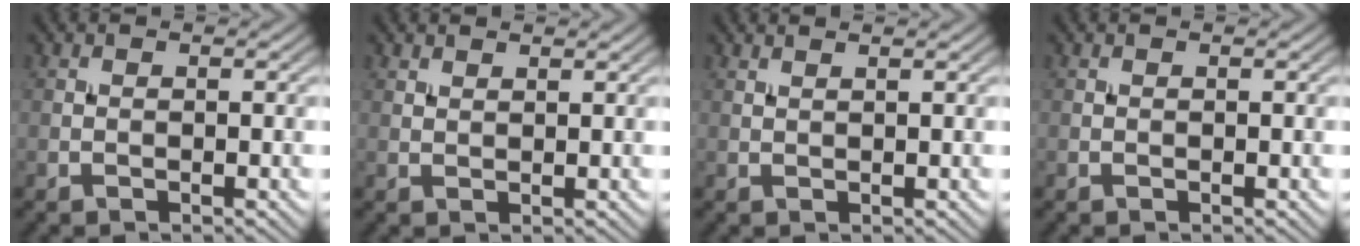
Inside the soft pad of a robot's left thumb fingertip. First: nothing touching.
{"total": 1.2, "force": [1.1, 0.3, 0.4], "torque": [-0.013, 0.001, 0.024]}
{"total": 1.2, "force": [1.0, 0.1, 0.6], "torque": [-0.009, 0.000, 0.015]}
{"total": 0.0}